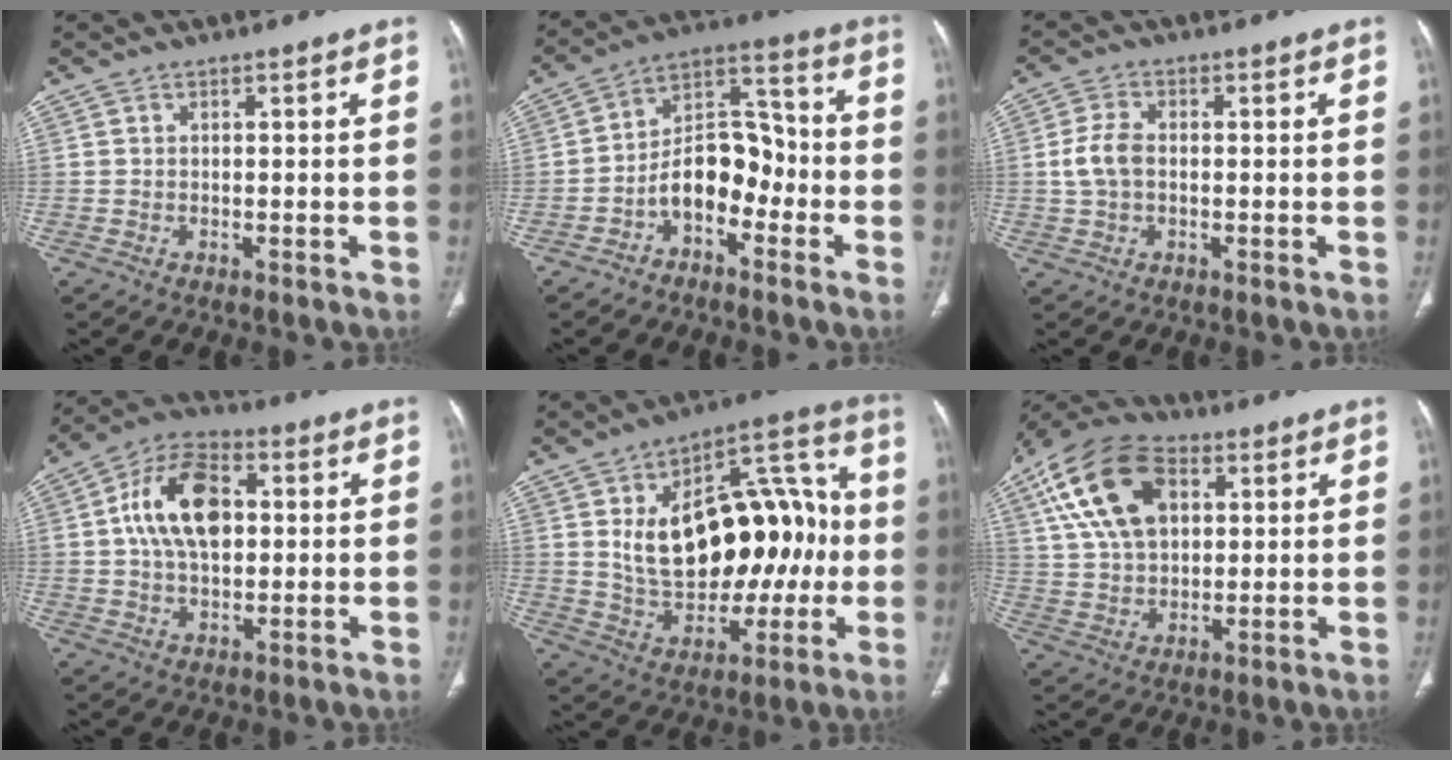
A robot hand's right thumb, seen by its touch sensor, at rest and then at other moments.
{"total": 11.3, "force": [-4.4, 7.2, 7.6], "torque": [-0.098, 0.065, -0.082]}
{"total": 5.0, "force": [-0.1, 3.2, 3.9], "torque": [-0.086, 0.010, -0.004]}
{"total": 14.7, "force": [2.2, 9.1, 11.3], "torque": [-0.185, 0.016, 0.032]}
{"total": 25.9, "force": [0.8, 15.0, 21.1], "torque": [-0.295, 0.028, 0.029]}
{"total": 17.8, "force": [6.2, 11.1, 12.5], "torque": [-0.221, 0.005, 0.110]}